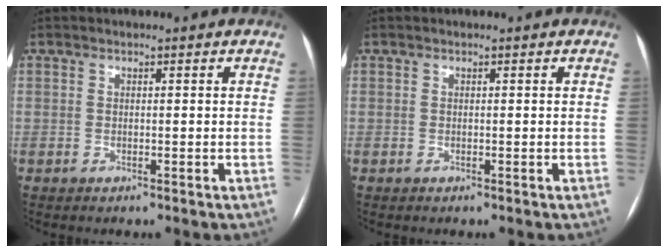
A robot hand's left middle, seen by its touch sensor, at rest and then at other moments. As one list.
[{"total": 0.0}]